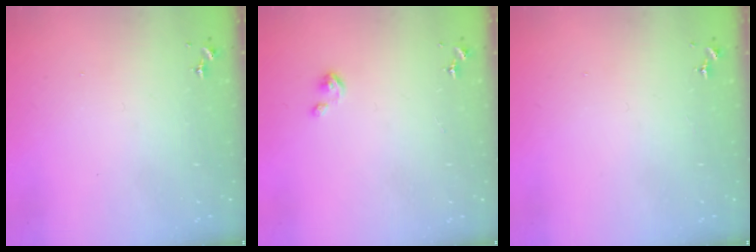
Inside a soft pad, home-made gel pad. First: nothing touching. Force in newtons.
{"total": 2.7, "press": 2.7, "slide": 0.3}
{"total": 0.0}